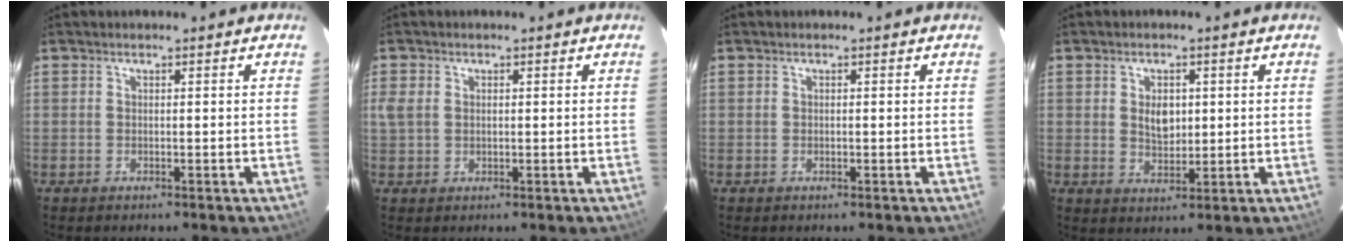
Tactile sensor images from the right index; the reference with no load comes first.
{"total": 3.3, "force": [0.6, 2.6, 2.0], "torque": [-0.043, 0.003, 0.012]}
{"total": 0.0}
{"total": 4.7, "force": [0.8, 3.1, 3.4], "torque": [-0.055, 0.002, 0.017]}